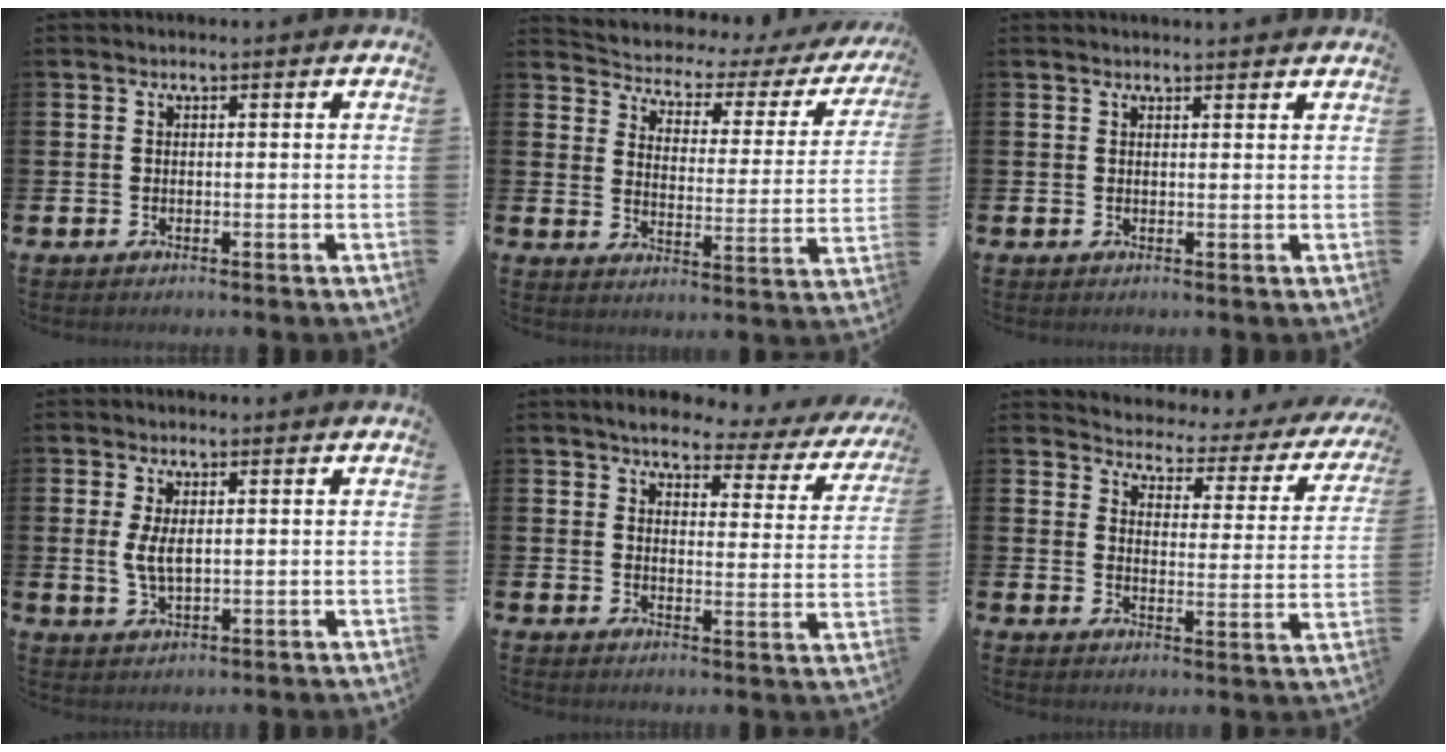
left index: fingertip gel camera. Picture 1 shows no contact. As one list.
[{"total": 3.7, "force": [3.1, 1.8, 1.0], "torque": [-0.041, -0.028, 0.043]}, {"total": 1.2, "force": [1.2, 0.0, 0.1], "torque": [0.010, -0.007, 0.019]}, {"total": 3.7, "force": [0.8, 1.6, 3.2], "torque": [-0.056, 0.000, 0.012]}, {"total": 3.9, "force": [3.4, 1.5, 1.3], "torque": [-0.029, -0.029, 0.048]}, {"total": 2.7, "force": [2.3, 1.2, 0.6], "torque": [-0.030, -0.031, 0.028]}]